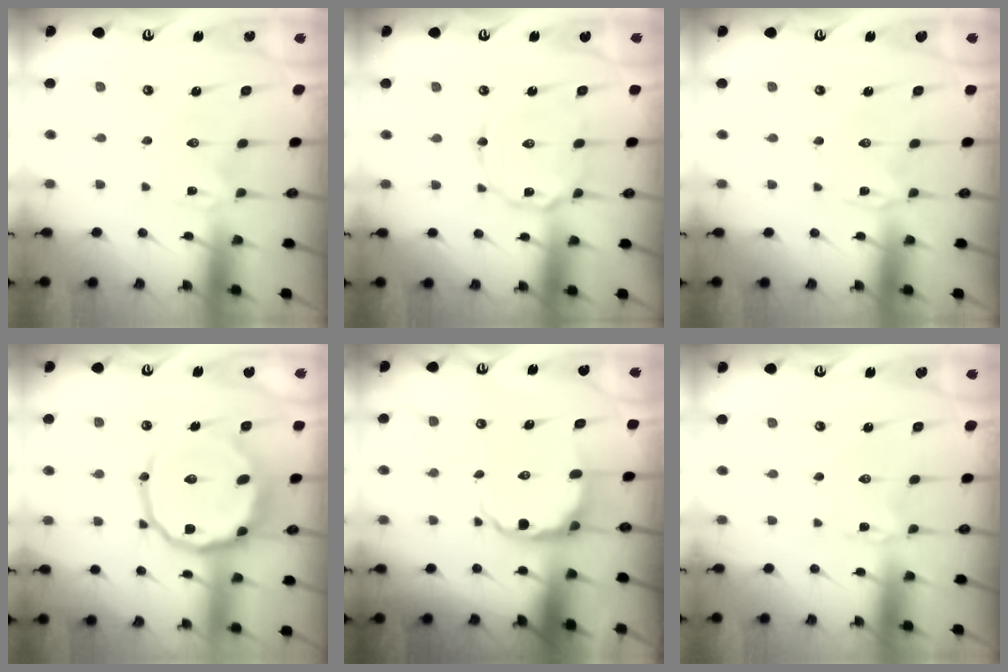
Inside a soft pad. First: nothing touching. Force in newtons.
{"total": 8.0, "press": 8.0, "slide": 0.6}
{"total": 0.7, "press": 0.7, "slide": 0.1}
{"total": 16.7, "press": 16.6, "slide": 1.8}
{"total": 7.7, "press": 7.4, "slide": 1.9}
{"total": 0.0}